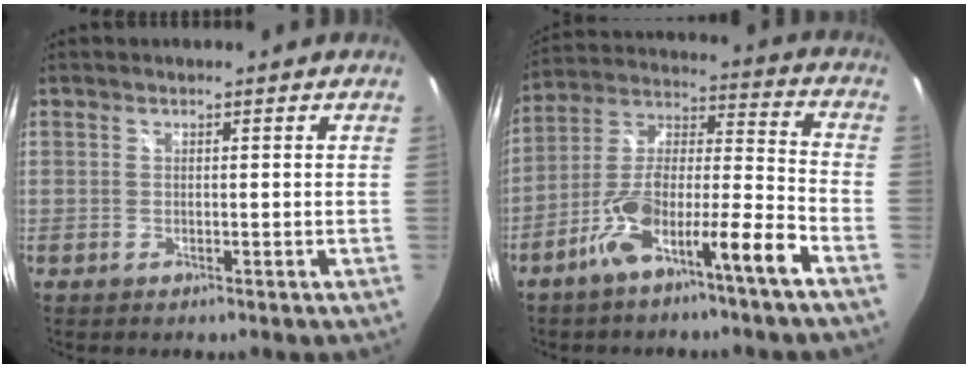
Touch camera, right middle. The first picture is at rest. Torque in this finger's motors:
{"motor_torque": [1.44, -0.70, 0.87, 0.21]}